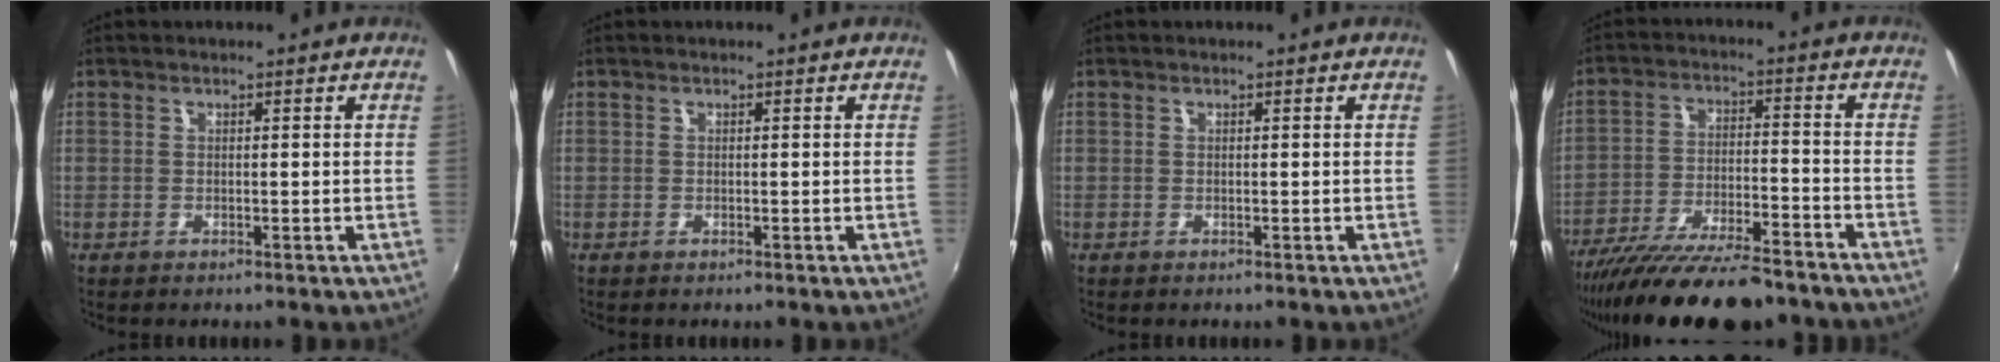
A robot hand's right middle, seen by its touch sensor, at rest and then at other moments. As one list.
[{"total": 0.0}, {"total": 0.0}, {"total": 20.2, "force": [-16.9, 4.3, 10.1], "torque": [-0.191, -0.044, -0.263]}]